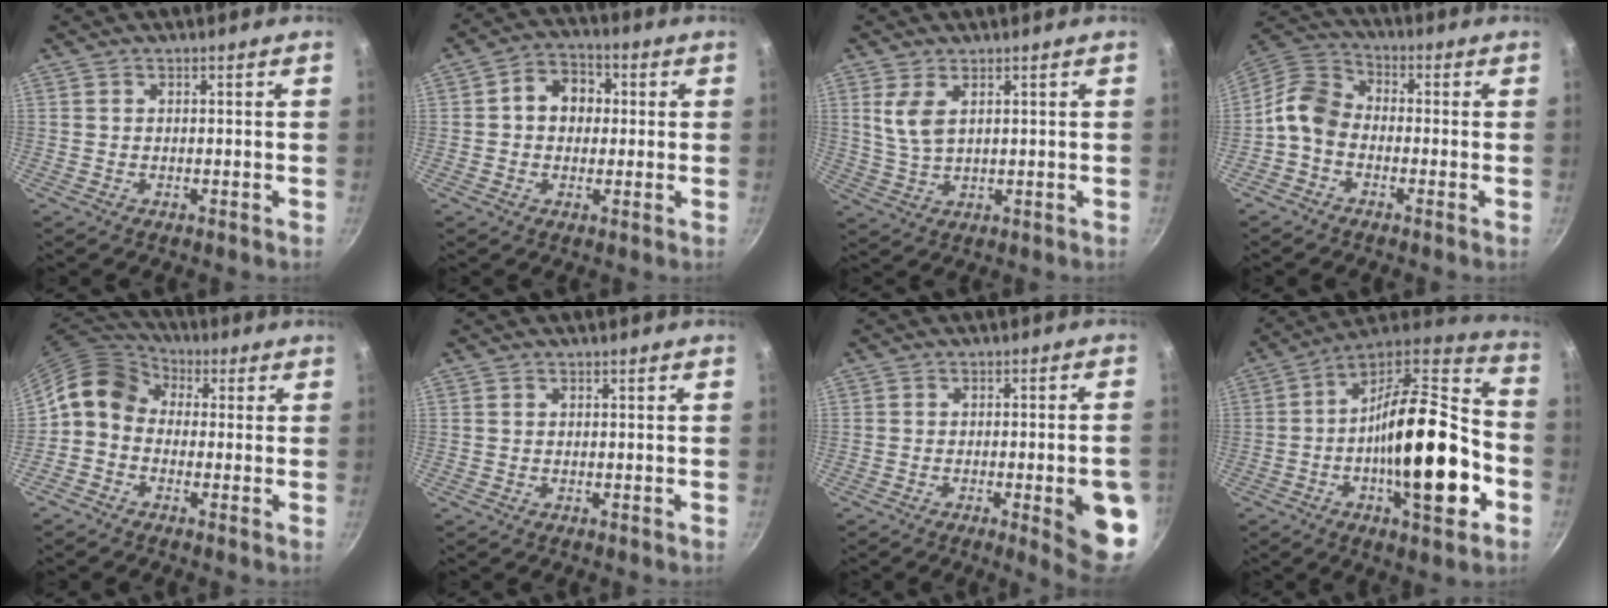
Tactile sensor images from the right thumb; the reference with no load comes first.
{"total": 7.9, "force": [0.9, 6.4, 4.6], "torque": [-0.036, 0.014, 0.001]}
{"total": 5.3, "force": [2.1, 2.6, 4.2], "torque": [-0.081, -0.017, 0.046]}
{"total": 8.0, "force": [-2.4, 6.0, 4.8], "torque": [-0.083, 0.039, -0.069]}
{"total": 9.9, "force": [0.0, 8.1, 5.7], "torque": [-0.094, 0.037, -0.026]}
{"total": 0.0}
{"total": 11.4, "force": [-3.2, 2.5, 10.6], "torque": [-0.106, 0.012, -0.035]}
{"total": 26.7, "force": [-6.3, 10.6, 23.7], "torque": [-0.348, 0.034, -0.111]}